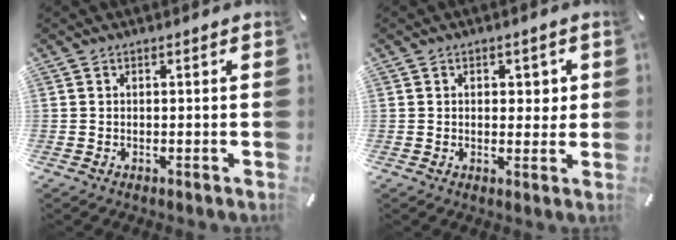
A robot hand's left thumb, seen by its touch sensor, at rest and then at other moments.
{"total": 3.4, "force": [0.7, 2.5, 2.2], "torque": [-0.013, -0.004, 0.003]}